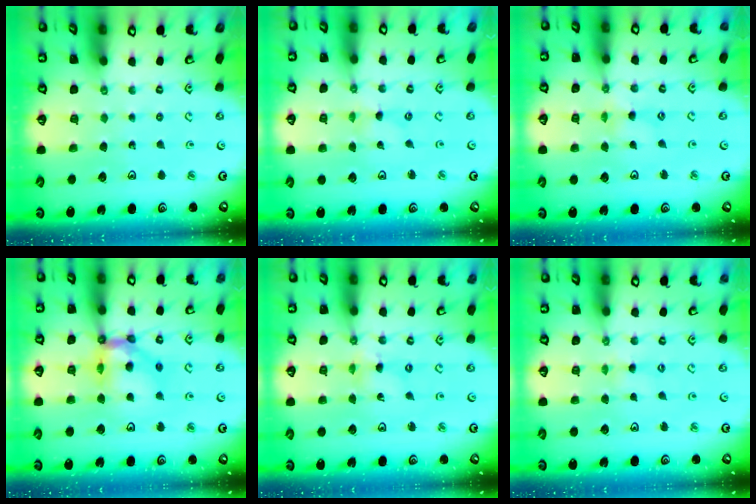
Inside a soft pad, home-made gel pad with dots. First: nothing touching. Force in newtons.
{"total": 0.0}
{"total": 2.5, "press": 2.5, "slide": 0.2}
{"total": 11.8, "press": 11.7, "slide": 1.2}
{"total": 1.4, "press": 1.4, "slide": 0.1}
{"total": 2.1, "press": 2.1, "slide": 0.3}